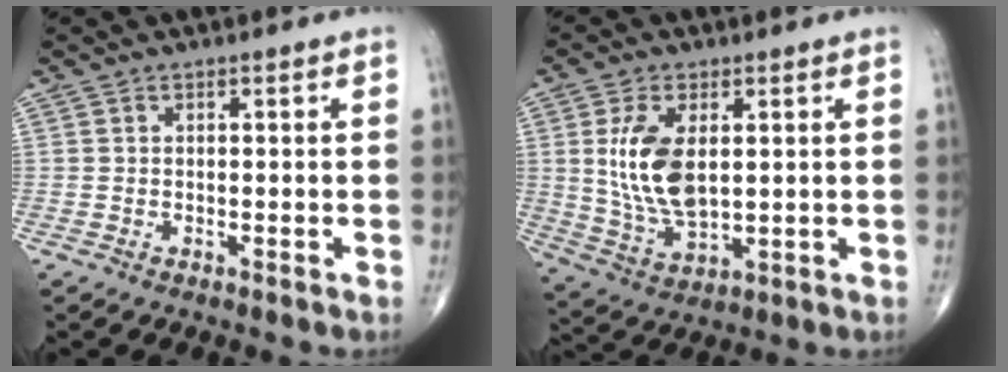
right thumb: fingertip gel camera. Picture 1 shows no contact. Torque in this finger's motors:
{"motor_torque": [-0.53, 0.83, 0.92, 0.20, 0.14]}